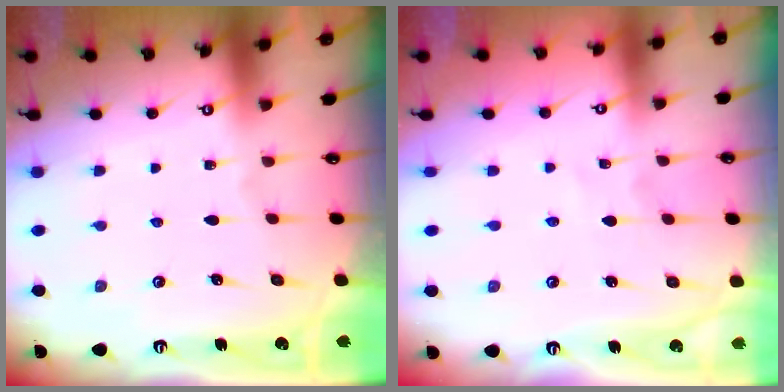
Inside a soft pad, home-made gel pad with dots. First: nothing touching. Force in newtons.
{"total": 2.7, "press": 2.7, "slide": 0.2}